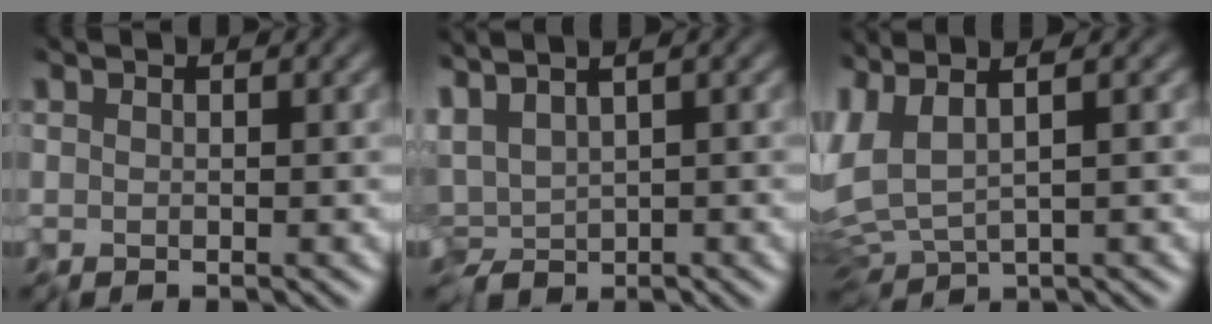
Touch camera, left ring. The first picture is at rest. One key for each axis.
{"total": 2.0, "fx": 1.0, "fy": 0.5, "fz": 1.6, "tx": -0.039, "ty": 0.003, "tz": 0.017}
{"total": 3.4, "fx": 0.7, "fy": 0.6, "fz": 3.3, "tx": -0.083, "ty": 0.008, "tz": 0.011}